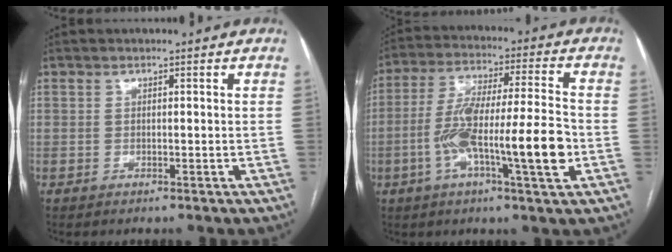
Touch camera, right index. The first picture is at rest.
{"total": 15.2, "force": [-4.0, 1.3, 14.6], "torque": [-0.263, 0.007, -0.070]}